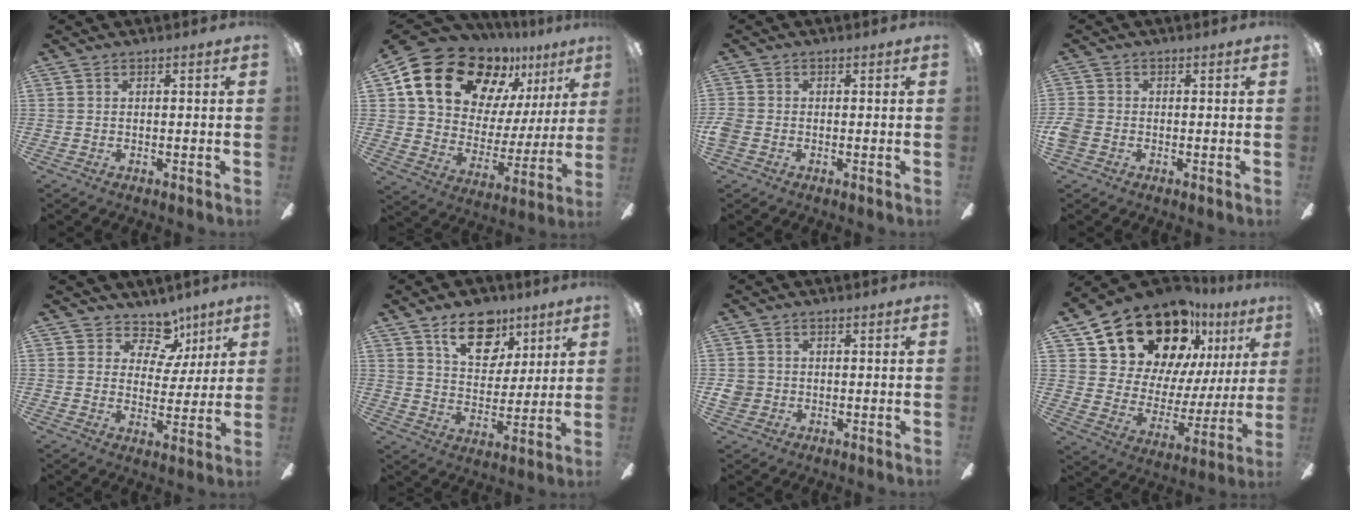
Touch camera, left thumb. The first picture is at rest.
{"total": 20.8, "force": [13.4, 12.8, 9.5], "torque": [-0.169, -0.079, 0.255]}
{"total": 2.5, "force": [-0.9, 2.0, 1.3], "torque": [-0.027, 0.006, -0.017]}
{"total": 3.5, "force": [-1.2, 2.7, 1.9], "torque": [-0.035, 0.008, -0.021]}
{"total": 9.5, "force": [6.3, 6.2, 3.5], "torque": [-0.059, -0.040, 0.120]}
{"total": 14.4, "force": [8.7, 8.8, 7.3], "torque": [-0.098, -0.037, 0.156]}
{"total": 3.3, "force": [-0.3, 3.2, 0.9], "torque": [-0.010, 0.006, -0.004]}
{"total": 21.5, "force": [16.5, 10.2, 9.3], "torque": [-0.172, -0.109, 0.304]}